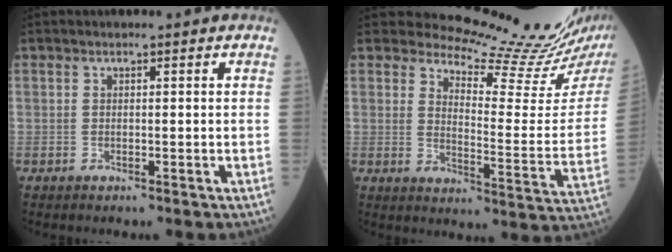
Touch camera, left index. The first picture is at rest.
{"total": 15.8, "force": [15.3, -1.0, 3.9], "torque": [-0.065, -0.109, 0.192]}